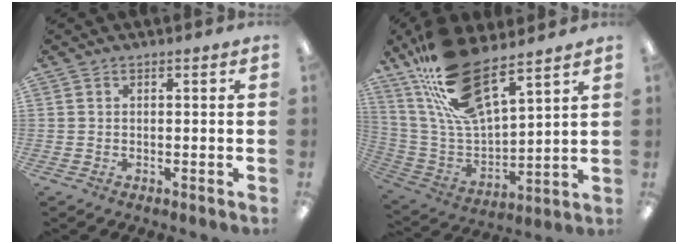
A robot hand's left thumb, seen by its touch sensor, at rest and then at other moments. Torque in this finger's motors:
{"motor_torque": [0.44, 0.40, 1.13, -1.65, 0.23]}